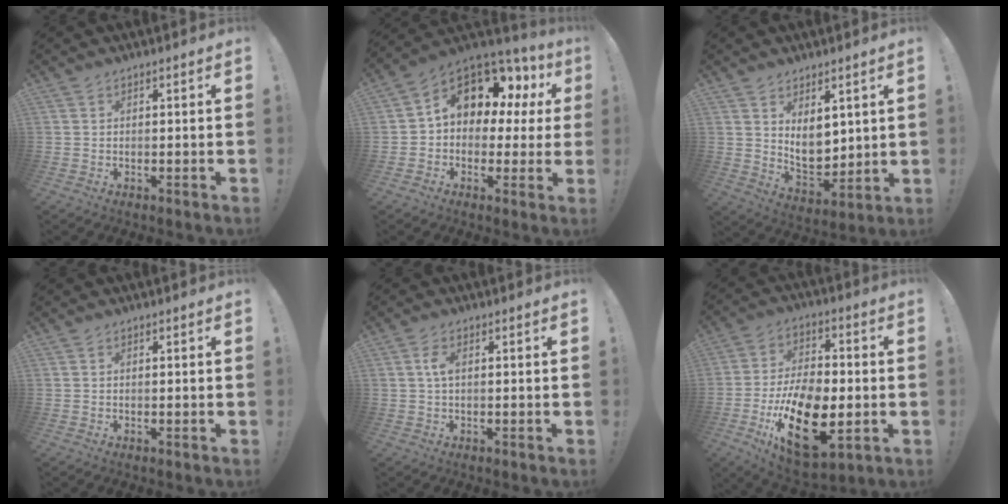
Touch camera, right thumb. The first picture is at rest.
{"total": 12.6, "force": [5.7, 8.0, 7.9], "torque": [-0.124, -0.037, 0.102]}
{"total": 9.6, "force": [4.3, 6.4, 5.8], "torque": [-0.088, -0.040, 0.084]}
{"total": 0.0}
{"total": 3.3, "force": [0.4, 1.5, 2.9], "torque": [-0.049, 0.004, 0.004]}
{"total": 22.4, "force": [-6.8, 12.6, 17.3], "torque": [-0.287, 0.029, -0.101]}